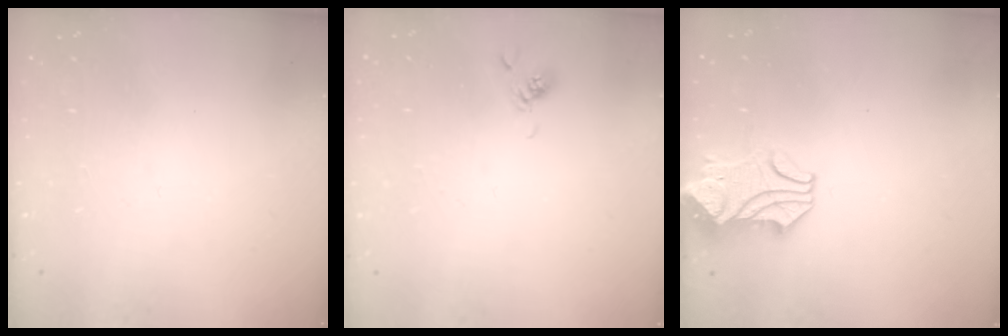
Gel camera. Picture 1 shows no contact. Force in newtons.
{"total": 6.2, "press": 6.2, "slide": 0.5}
{"total": 2.0, "press": 1.7, "slide": 1.1}